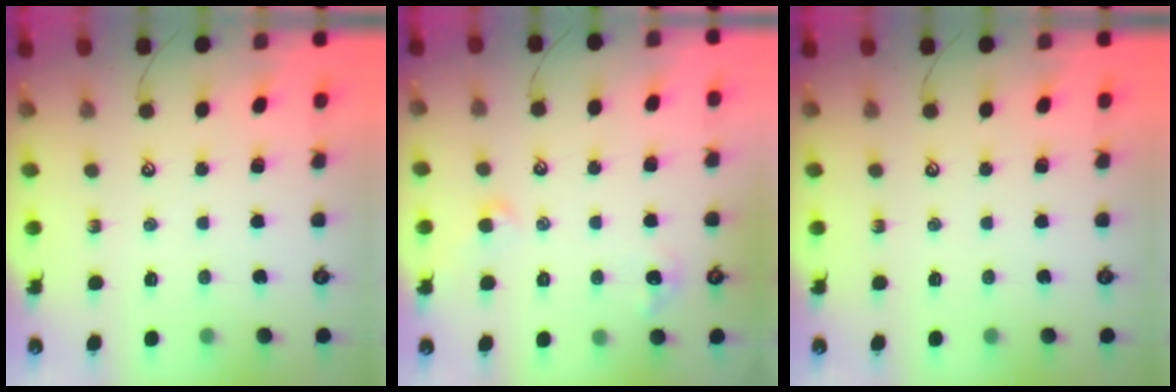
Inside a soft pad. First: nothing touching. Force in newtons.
{"total": 2.6, "press": 2.5, "slide": 0.6}
{"total": 0.0}